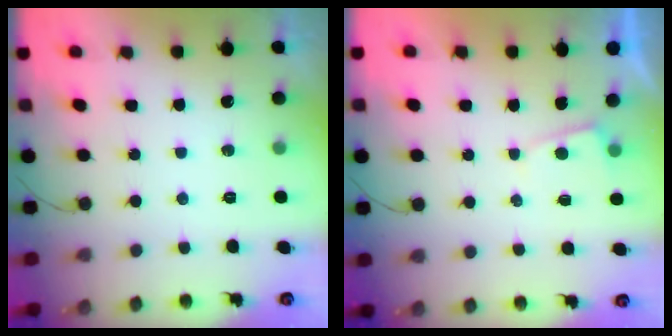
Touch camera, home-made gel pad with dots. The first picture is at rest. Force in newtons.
{"total": 1.2, "press": 1.2, "slide": 0.1}